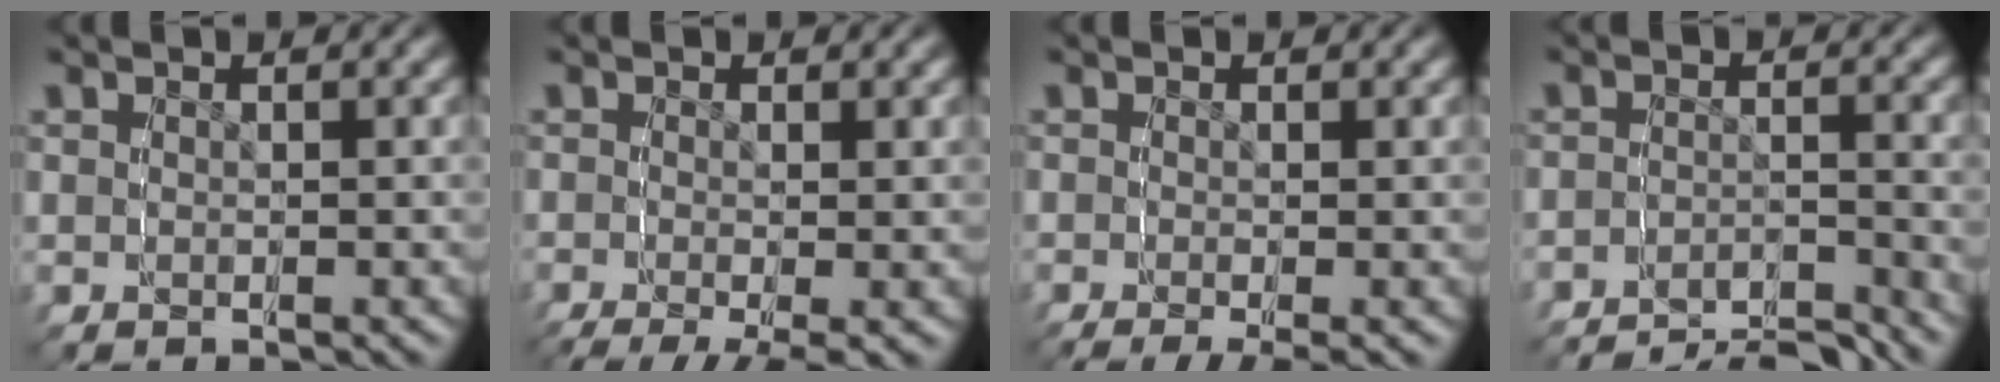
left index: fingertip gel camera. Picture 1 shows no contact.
{"total": 4.7, "force": [-3.6, 1.1, 2.7], "torque": [-0.043, -0.020, -0.047]}
{"total": 3.0, "force": [-2.4, 0.4, 1.8], "torque": [-0.026, -0.007, -0.034]}
{"total": 10.1, "force": [-9.8, 1.8, 1.5], "torque": [0.007, -0.020, -0.161]}